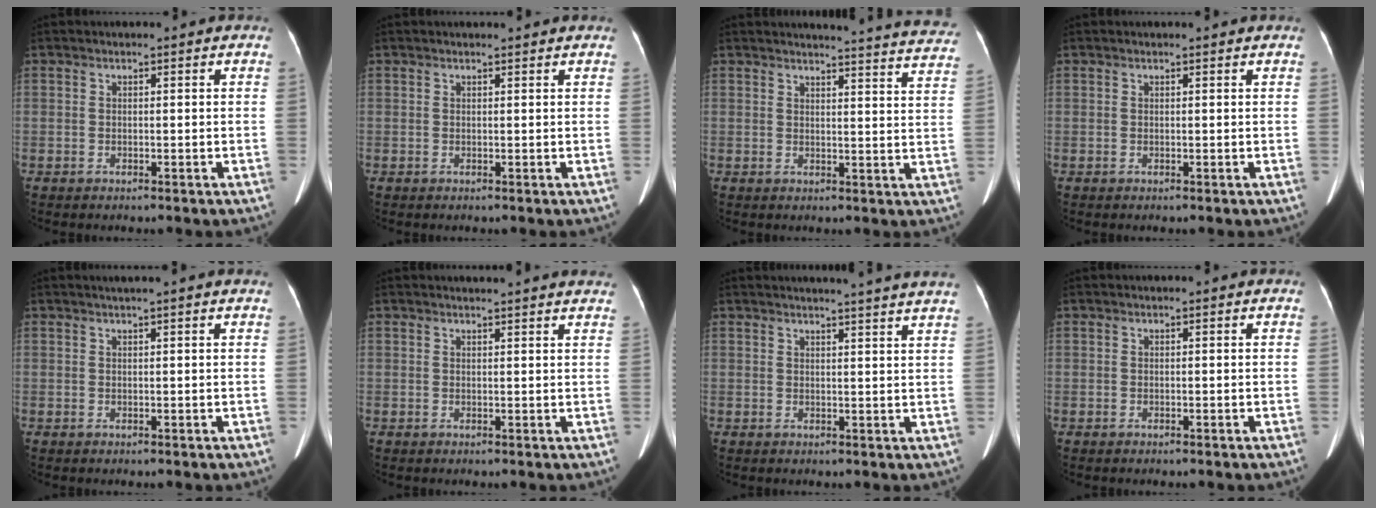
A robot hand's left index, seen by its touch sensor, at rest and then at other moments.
{"total": 2.1, "force": [2.0, 0.2, 0.5], "torque": [-0.012, 0.013, 0.020]}
{"total": 19.8, "force": [19.4, 0.7, 4.0], "torque": [-0.039, -0.096, 0.196]}
{"total": 1.0, "force": [1.0, 0.0, 0.3], "torque": [-0.012, 0.004, 0.010]}
{"total": 2.4, "force": [2.0, -0.5, 1.3], "torque": [-0.016, 0.015, 0.032]}
{"total": 8.6, "force": [8.2, 0.3, 2.6], "torque": [-0.030, 0.009, 0.073]}
{"total": 11.1, "force": [10.3, -1.2, 4.0], "torque": [-0.052, -0.027, 0.100]}
{"total": 0.0}